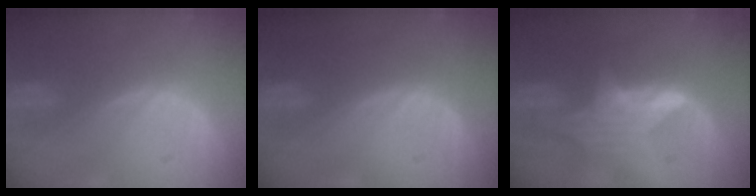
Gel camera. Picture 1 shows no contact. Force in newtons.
{"total": 0.0}
{"total": 5.8, "press": 5.8, "slide": 0.8}